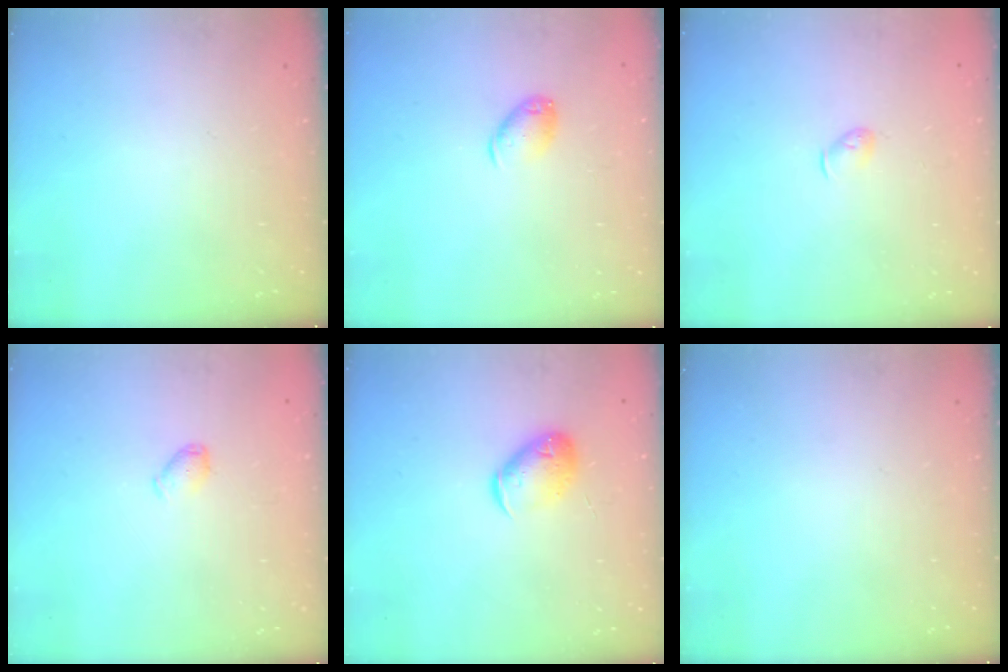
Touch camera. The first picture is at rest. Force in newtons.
{"total": 7.3, "press": 7.2, "slide": 0.9}
{"total": 4.0, "press": 3.9, "slide": 0.8}
{"total": 4.6, "press": 4.5, "slide": 0.8}
{"total": 10.6, "press": 10.4, "slide": 1.8}
{"total": 0.0}